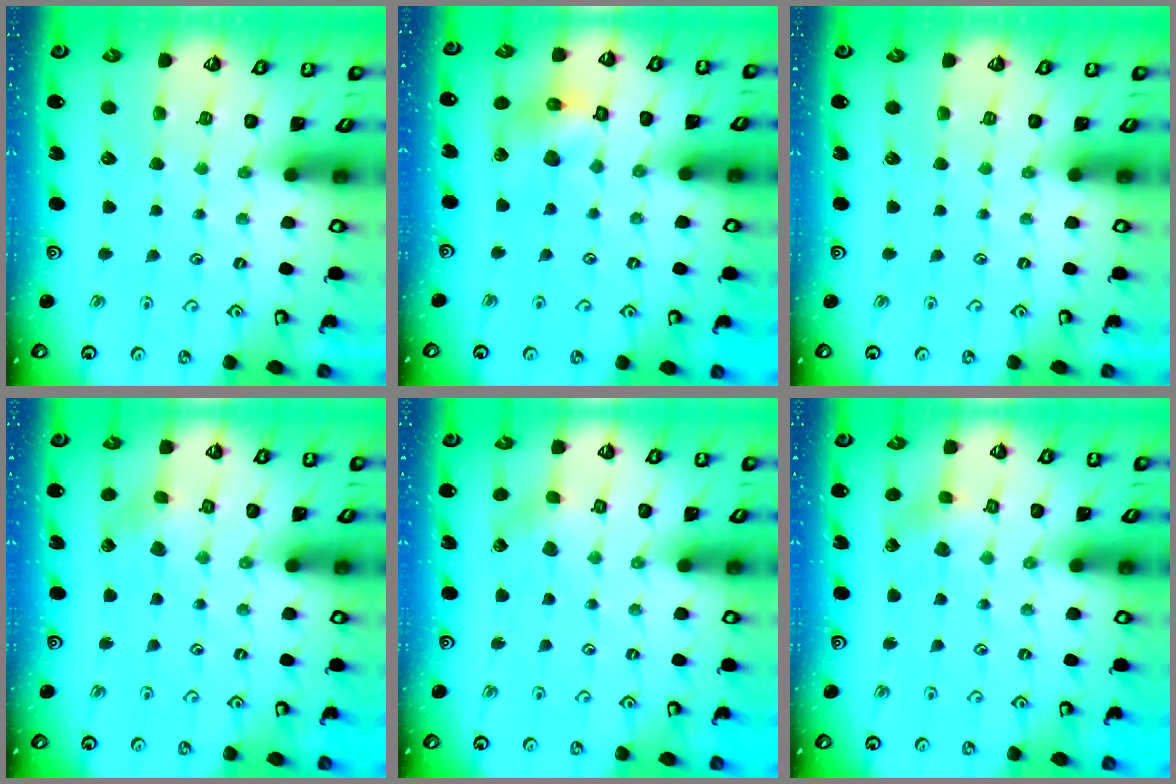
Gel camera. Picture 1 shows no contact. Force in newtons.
{"total": 12.8, "press": 12.7, "slide": 1.8}
{"total": 0.0}
{"total": 2.7, "press": 2.7, "slide": 0.1}
{"total": 2.7, "press": 2.7, "slide": 0.1}
{"total": 3.1, "press": 3.1, "slide": 0.2}